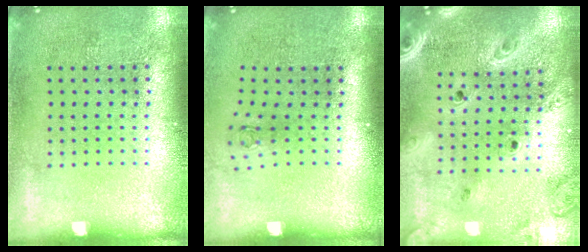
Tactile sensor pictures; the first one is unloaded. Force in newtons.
{"total": 0.6, "press": 0.3, "slide": 0.6}
{"total": 2.8, "press": 2.4, "slide": 1.4}